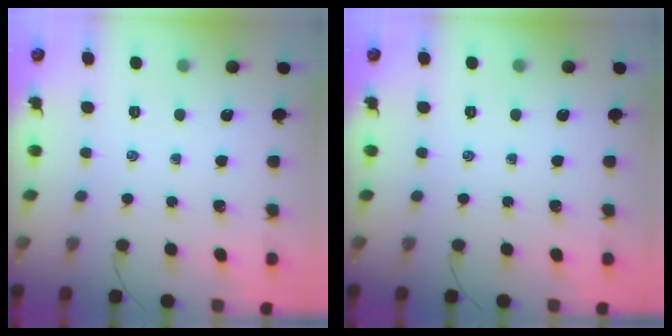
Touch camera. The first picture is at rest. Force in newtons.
{"total": 0.0}